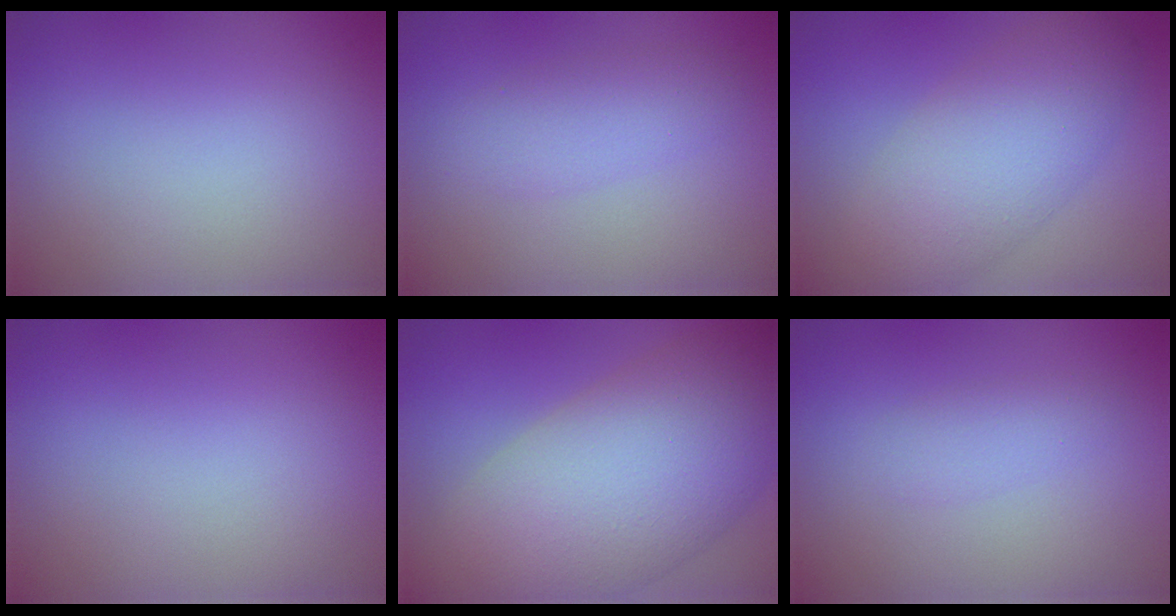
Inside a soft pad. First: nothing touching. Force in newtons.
{"total": 2.8, "press": 2.8, "slide": 0.1}
{"total": 6.8, "press": 6.8, "slide": 0.5}
{"total": 0.0}
{"total": 13.2, "press": 13.2, "slide": 0.8}
{"total": 1.6, "press": 1.6, "slide": 0.0}